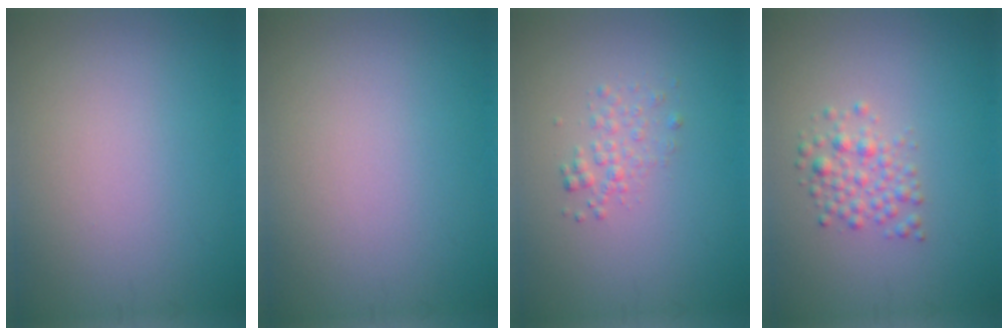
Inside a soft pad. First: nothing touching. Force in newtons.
{"total": 0.0}
{"total": 1.4, "press": 1.4, "slide": 0.1}
{"total": 2.2, "press": 2.2, "slide": 0.0}